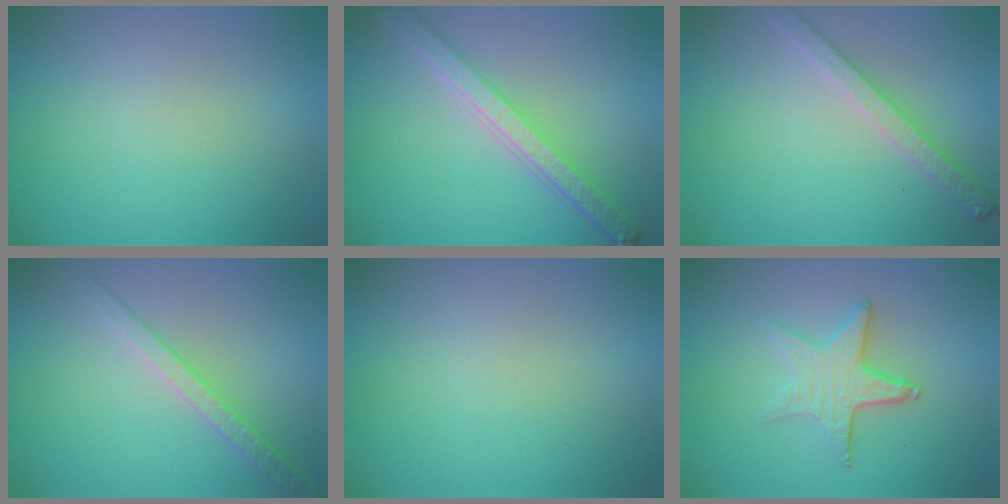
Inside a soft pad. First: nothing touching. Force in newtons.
{"total": 5.1, "press": 4.0, "slide": 3.2}
{"total": 2.8, "press": 2.7, "slide": 0.8}
{"total": 2.4, "press": 2.0, "slide": 1.4}
{"total": 0.0}
{"total": 3.2, "press": 2.5, "slide": 1.9}